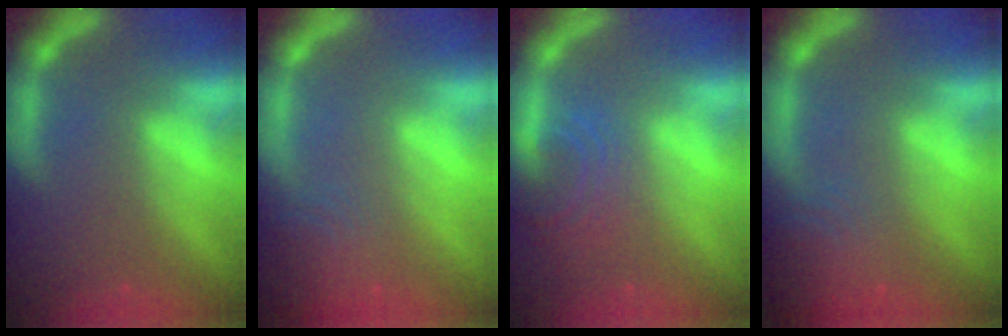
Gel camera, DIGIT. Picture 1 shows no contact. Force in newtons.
{"total": 4.5}
{"total": 4.5}
{"total": 6.1}